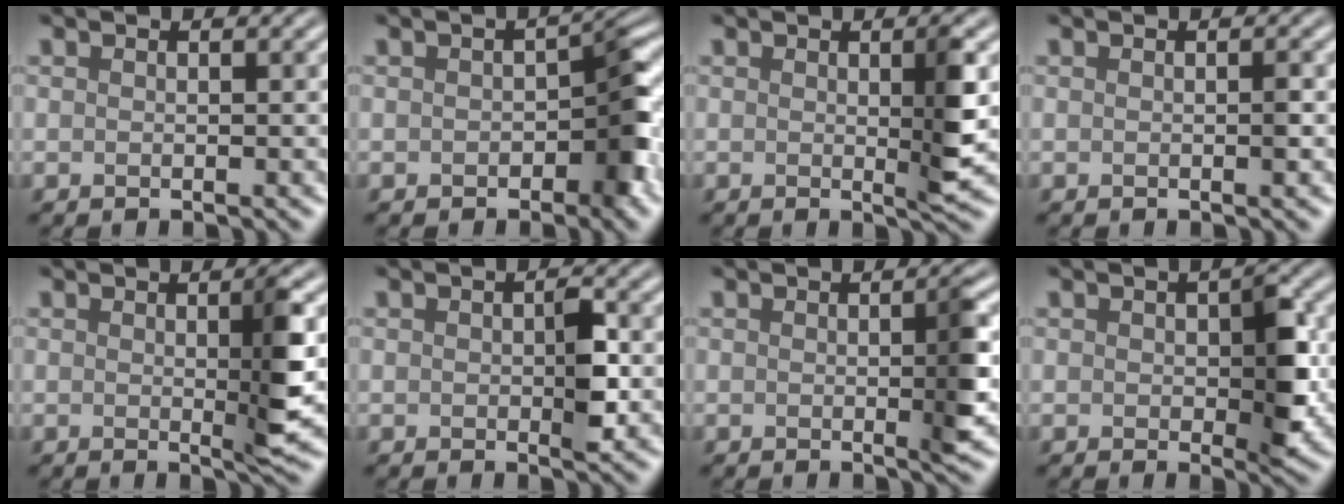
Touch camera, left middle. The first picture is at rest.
{"total": 4.4, "force": [-1.0, 2.4, 3.6], "torque": [-0.031, 0.005, -0.017]}
{"total": 3.0, "force": [0.3, 0.3, 2.9], "torque": [-0.044, -0.009, 0.001]}
{"total": 0.7, "force": [0.0, 0.0, 0.7], "torque": [-0.011, 0.001, 0.000]}
{"total": 3.5, "force": [0.2, 0.4, 3.5], "torque": [-0.051, -0.010, 0.002]}
{"total": 2.6, "force": [-0.1, 1.0, 2.4], "torque": [-0.035, -0.001, -0.002]}
{"total": 2.9, "force": [0.0, 0.3, 2.9], "torque": [-0.041, -0.004, -0.003]}
{"total": 4.0, "force": [0.0, 1.8, 3.5], "torque": [-0.049, -0.002, 0.003]}